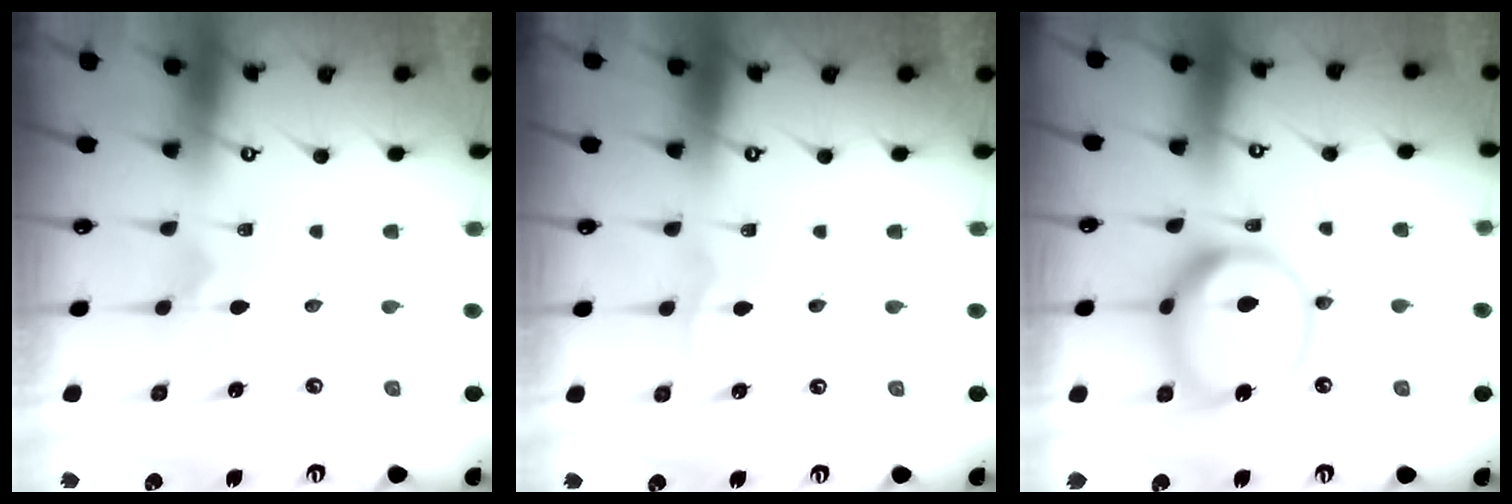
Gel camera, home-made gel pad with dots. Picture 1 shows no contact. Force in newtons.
{"total": 1.1, "press": 1.1, "slide": 0.1}
{"total": 15.5, "press": 15.4, "slide": 2.2}